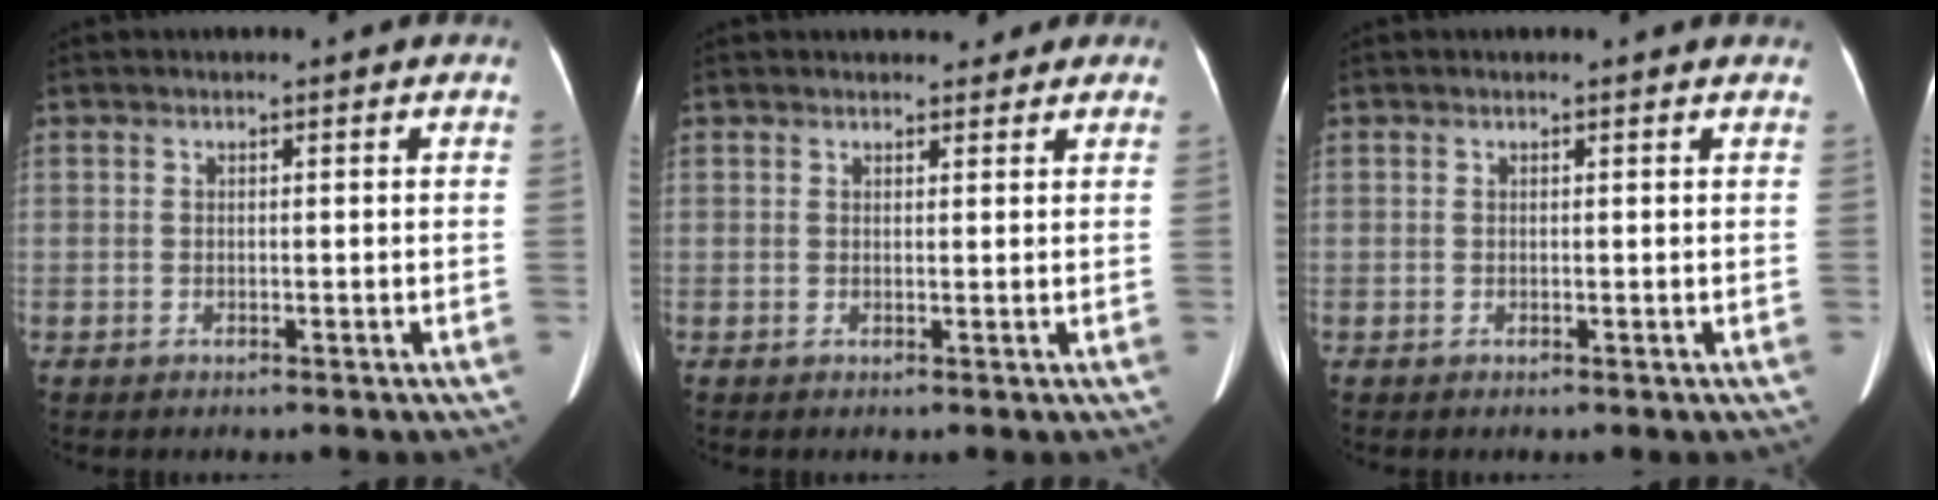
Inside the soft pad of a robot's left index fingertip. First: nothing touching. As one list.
[{"total": 5.3, "force": [4.6, 1.8, 1.9], "torque": [-0.011, 0.014, 0.055]}, {"total": 1.7, "force": [1.7, 0.3, 0.3], "torque": [-0.011, 0.004, 0.008]}]